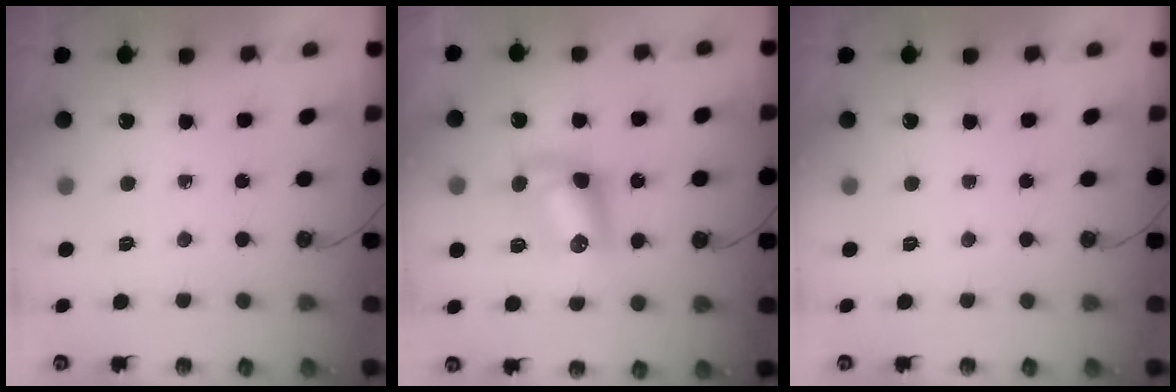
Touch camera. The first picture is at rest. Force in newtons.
{"total": 9.0, "press": 9.0, "slide": 0.3}
{"total": 0.0}